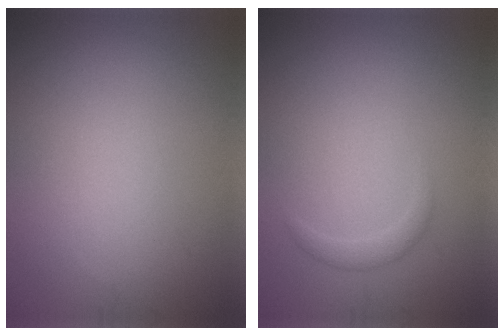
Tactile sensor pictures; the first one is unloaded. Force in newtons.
{"total": 1.2, "press": 1.2, "slide": 0.0}